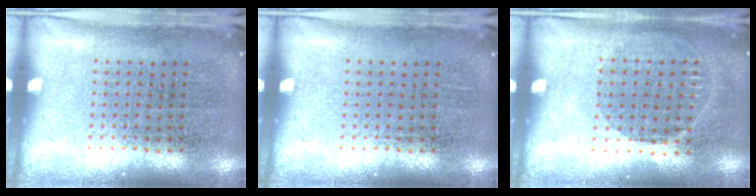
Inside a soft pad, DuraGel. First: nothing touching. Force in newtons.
{"total": 0.0}
{"total": 0.8, "press": 0.8, "slide": 0.4}